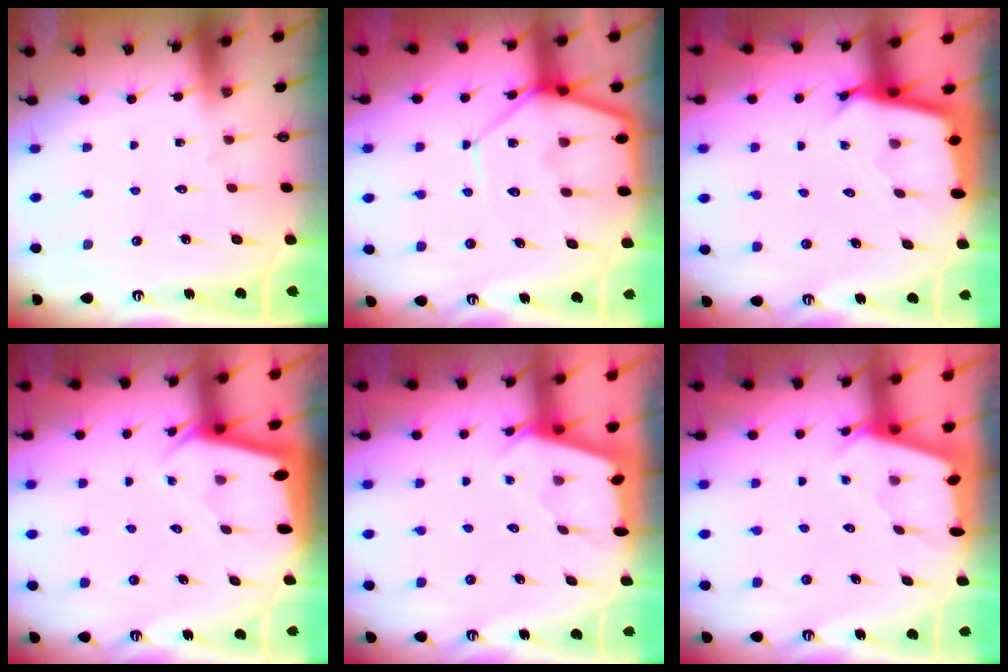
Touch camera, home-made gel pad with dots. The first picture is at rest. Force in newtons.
{"total": 11.5, "press": 11.4, "slide": 1.0}
{"total": 2.7, "press": 2.7, "slide": 0.1}
{"total": 2.2, "press": 2.2, "slide": 0.2}
{"total": 2.4, "press": 2.4, "slide": 0.3}
{"total": 2.5, "press": 2.5, "slide": 0.3}